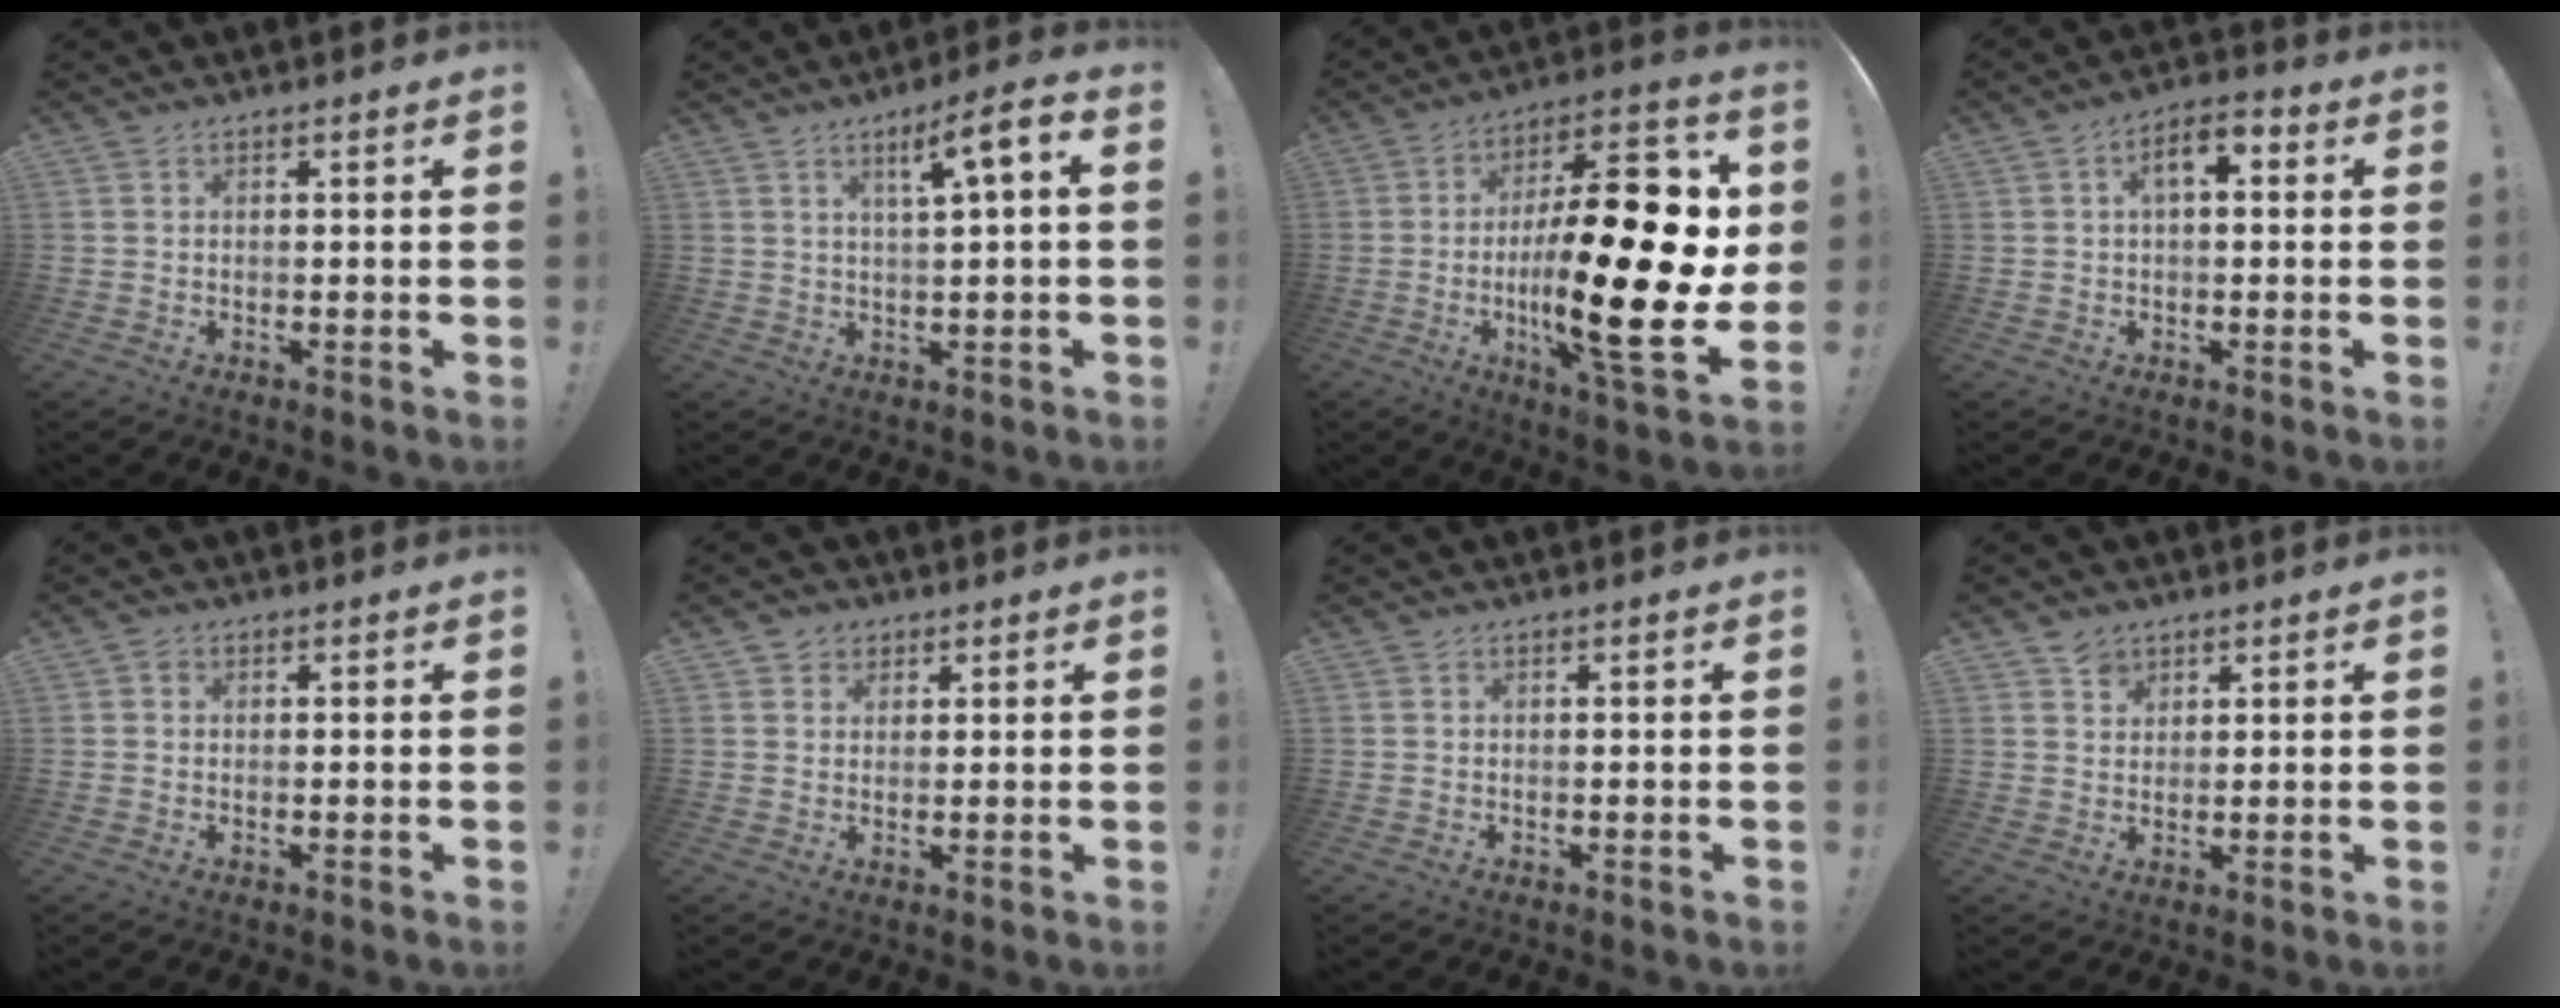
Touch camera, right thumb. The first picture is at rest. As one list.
[{"total": 7.5, "force": [2.6, 0.7, 7.0], "torque": [-0.102, -0.009, 0.034]}, {"total": 31.1, "force": [-1.8, 10.2, 29.3], "torque": [-0.485, 0.003, -0.025]}, {"total": 6.6, "force": [1.2, 3.7, 5.4], "torque": [-0.075, 0.004, 0.018]}, {"total": 0.6, "force": [0.1, 0.6, 0.2], "torque": [0.004, -0.001, 0.000]}, {"total": 3.3, "force": [1.6, 2.8, 0.5], "torque": [-0.001, -0.004, 0.029]}, {"total": 0.0}, {"total": 3.6, "force": [2.5, 2.5, 0.6], "torque": [-0.001, -0.014, 0.044]}]